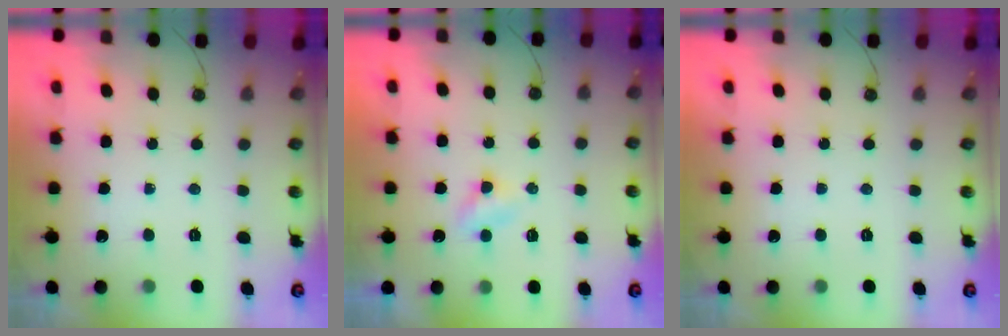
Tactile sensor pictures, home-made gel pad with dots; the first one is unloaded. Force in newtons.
{"total": 2.8, "press": 2.7, "slide": 0.4}
{"total": 0.0}